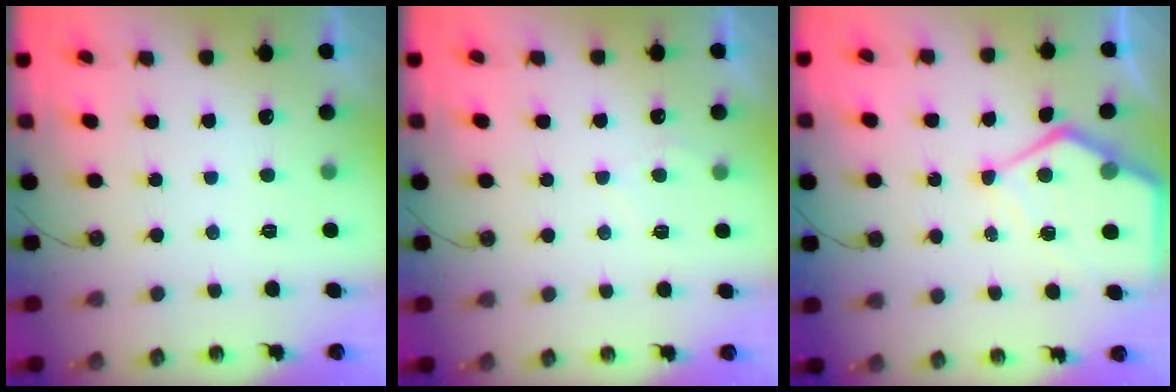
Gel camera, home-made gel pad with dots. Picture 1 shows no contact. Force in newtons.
{"total": 3.6, "press": 3.6, "slide": 0.5}
{"total": 10.8, "press": 10.7, "slide": 1.1}